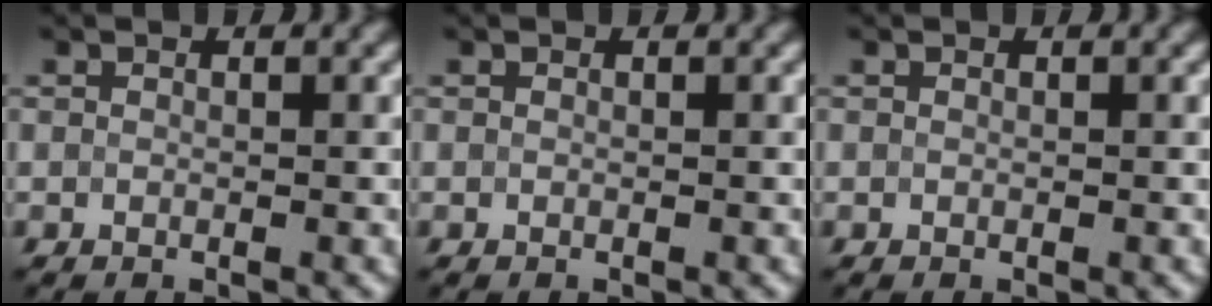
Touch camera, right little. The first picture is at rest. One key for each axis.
{"total": 0.0}
{"total": 0.0}